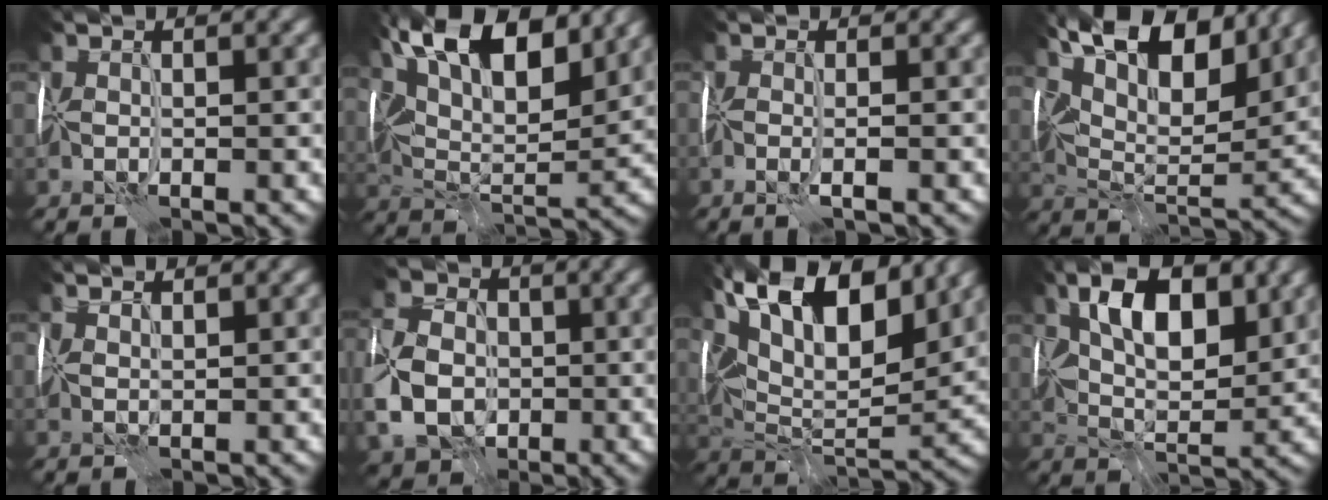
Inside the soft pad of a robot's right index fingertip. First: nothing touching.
{"total": 13.3, "force": [7.2, 5.6, 9.7], "torque": [-0.164, 0.015, 0.121]}
{"total": 0.7, "force": [-0.4, -0.4, 0.5], "torque": [-0.013, -0.005, -0.007]}
{"total": 13.2, "force": [7.7, 5.6, 9.2], "torque": [-0.154, 0.016, 0.125]}
{"total": 0.8, "force": [0.8, 0.0, 0.1], "torque": [-0.006, 0.001, 0.020]}
{"total": 7.6, "force": [-1.1, 6.1, 4.3], "torque": [-0.107, 0.000, -0.034]}
{"total": 16.2, "force": [8.4, 7.3, 11.8], "torque": [-0.205, 0.038, 0.136]}
{"total": 8.3, "force": [3.2, 3.9, 6.6], "torque": [-0.109, 0.001, 0.052]}